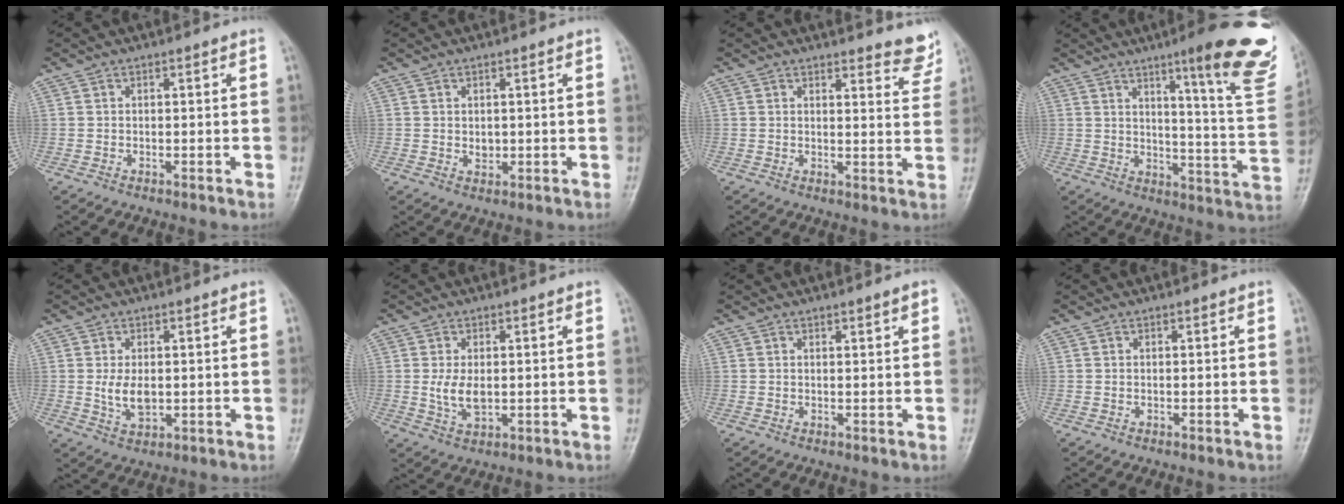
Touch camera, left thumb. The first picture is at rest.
{"total": 1.7, "force": [0.3, 1.3, 1.0], "torque": [-0.011, -0.003, 0.008]}
{"total": 5.8, "force": [5.4, 1.5, 1.3], "torque": [0.011, -0.042, 0.047]}
{"total": 20.9, "force": [12.5, 2.7, 16.5], "torque": [-0.184, -0.066, 0.161]}
{"total": 4.9, "force": [0.2, 2.9, 3.9], "torque": [-0.069, -0.010, 0.011]}
{"total": 5.0, "force": [0.2, 2.9, 4.1], "torque": [-0.077, -0.011, 0.010]}
{"total": 1.3, "force": [0.9, 0.2, 1.0], "torque": [-0.013, -0.005, 0.012]}
{"total": 0.0}